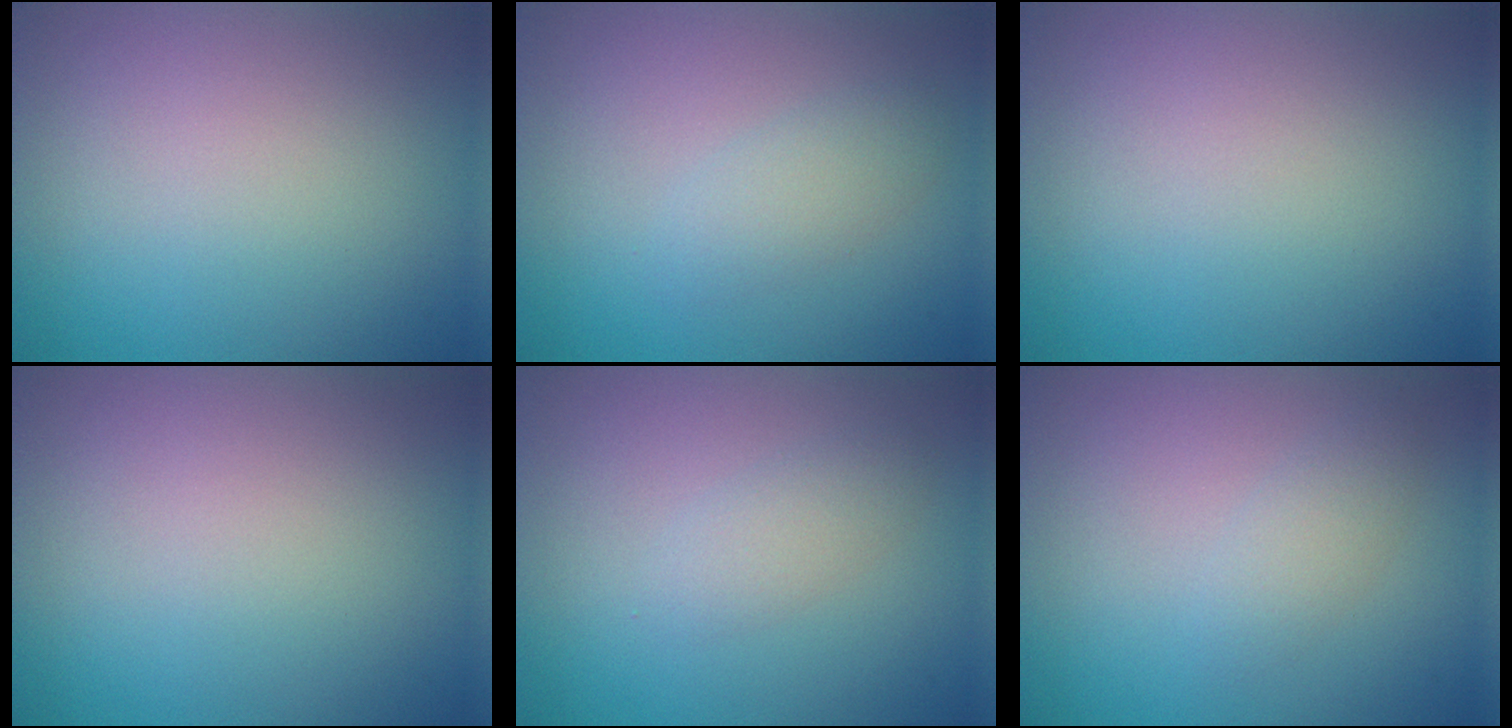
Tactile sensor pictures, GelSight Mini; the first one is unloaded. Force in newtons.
{"total": 1.8, "press": 1.8, "slide": 0.0}
{"total": 0.0}
{"total": 0.0}
{"total": 1.7, "press": 1.7, "slide": 0.0}
{"total": 1.6, "press": 1.6, "slide": 0.1}